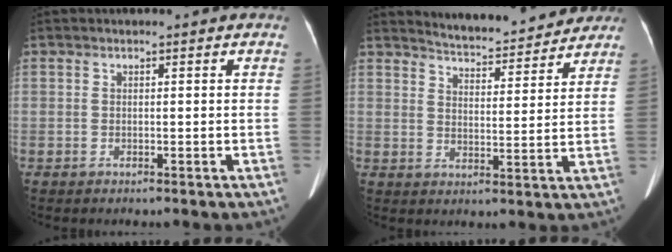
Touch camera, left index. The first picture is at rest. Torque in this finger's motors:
{"motor_torque": [0.37, -0.57, 0.02, 0.00]}